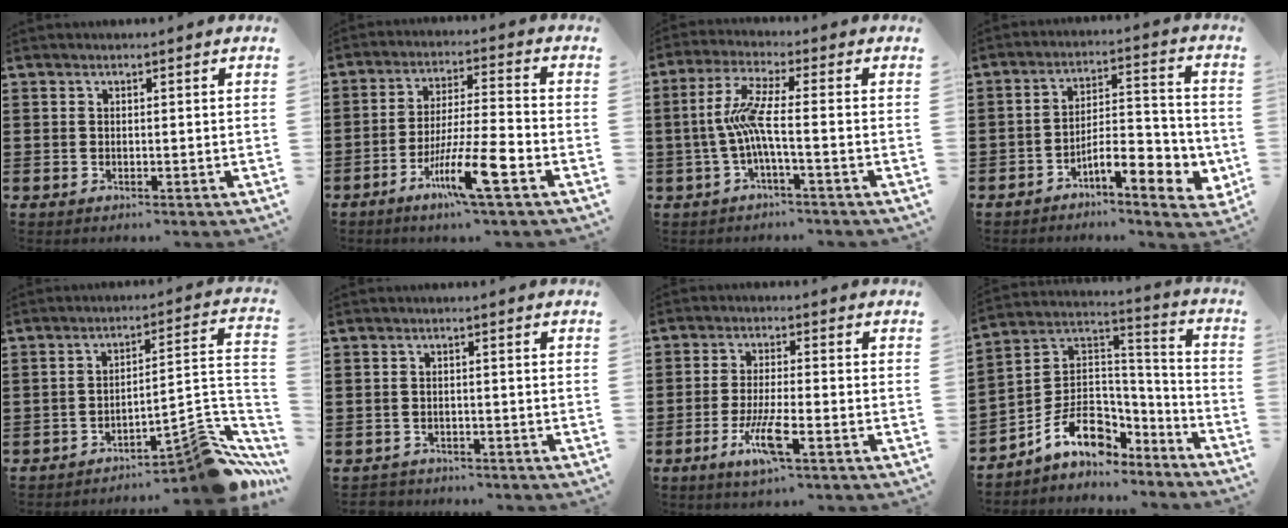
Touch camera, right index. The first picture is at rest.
{"total": 10.5, "force": [-5.3, 1.2, 9.0], "torque": [-0.169, -0.001, -0.099]}
{"total": 7.0, "force": [-1.6, 0.5, 6.8], "torque": [-0.150, -0.012, -0.040]}
{"total": 7.7, "force": [-3.8, 2.4, 6.3], "torque": [-0.094, 0.004, -0.065]}
{"total": 8.8, "force": [-7.0, 2.3, 4.9], "torque": [-0.047, 0.001, -0.132]}
{"total": 1.4, "force": [-1.3, 0.4, -0.2], "torque": [-0.001, 0.004, -0.032]}
{"total": 6.3, "force": [-3.1, 0.8, 5.5], "torque": [-0.114, -0.014, -0.059]}
{"total": 10.2, "force": [-4.8, 7.2, 5.4], "torque": [-0.105, -0.006, -0.088]}